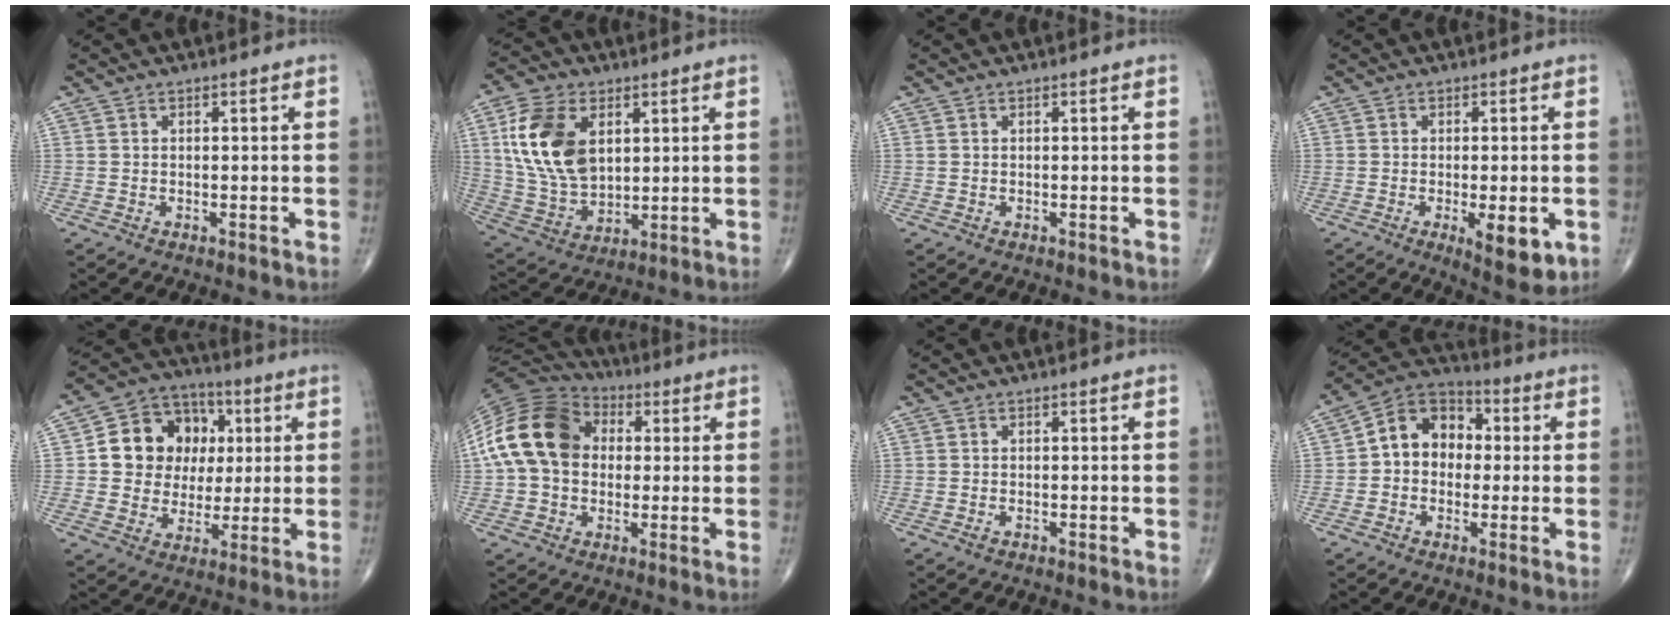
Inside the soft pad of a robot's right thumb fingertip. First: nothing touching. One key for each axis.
{"total": 16.4, "fx": 4.6, "fy": 10.4, "fz": 11.8, "tx": -0.217, "ty": -0.014, "tz": 0.096}
{"total": 0.0}
{"total": 8.0, "fx": -2.3, "fy": 2.6, "fz": 7.2, "tx": -0.091, "ty": -0.016, "tz": -0.027}
{"total": 15.0, "fx": 2.5, "fy": 12.9, "fz": 7.3, "tx": -0.076, "ty": 0.015, "tz": 0.043}
{"total": 17.6, "fx": 2.0, "fy": 13.3, "fz": 11.5, "tx": -0.216, "ty": 0.034, "tz": 0.027}
{"total": 0.7, "fx": -0.4, "fy": 0.3, "fz": 0.4, "tx": -0.013, "ty": 0.001, "tz": -0.008}
{"total": 11.4, "fx": 0.5, "fy": 9.0, "fz": 7.1, "tx": -0.084, "ty": 0.036, "tz": -0.007}